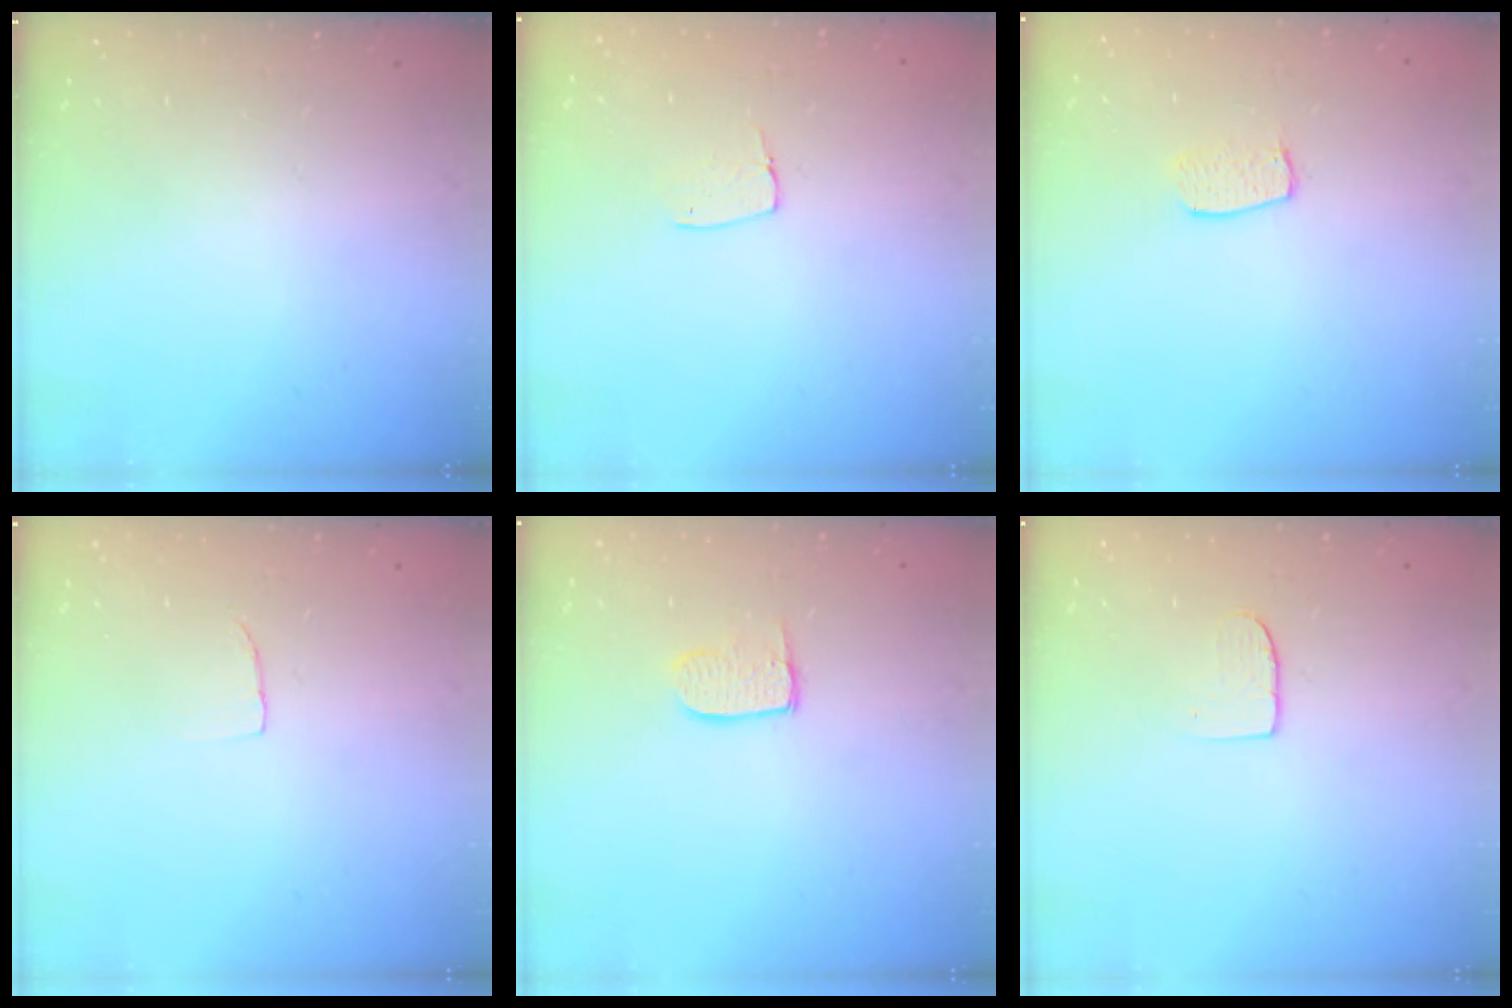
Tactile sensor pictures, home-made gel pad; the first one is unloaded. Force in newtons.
{"total": 5.5, "press": 5.5, "slide": 0.4}
{"total": 5.9, "press": 5.9, "slide": 0.3}
{"total": 2.7, "press": 2.7, "slide": 0.2}
{"total": 6.7, "press": 6.7, "slide": 0.2}
{"total": 5.1, "press": 5.1, "slide": 0.4}